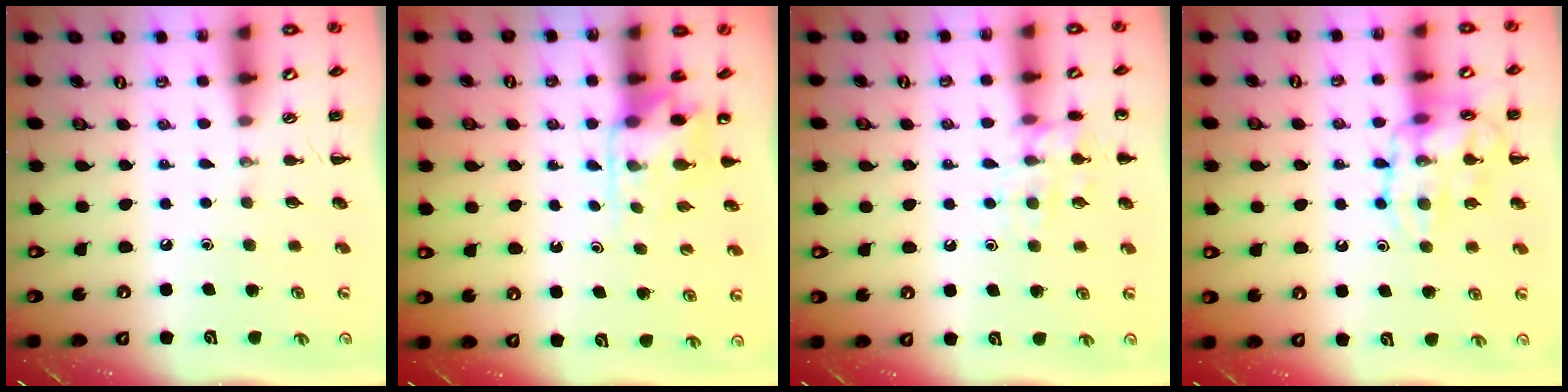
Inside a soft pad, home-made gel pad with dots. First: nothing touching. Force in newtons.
{"total": 5.7, "press": 5.6, "slide": 0.9}
{"total": 10.8, "press": 10.8, "slide": 0.6}
{"total": 15.8, "press": 15.7, "slide": 1.4}